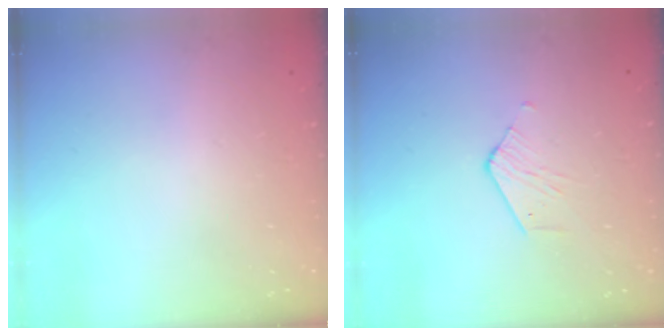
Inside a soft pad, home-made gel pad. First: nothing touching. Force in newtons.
{"total": 2.4, "press": 2.4, "slide": 0.2}